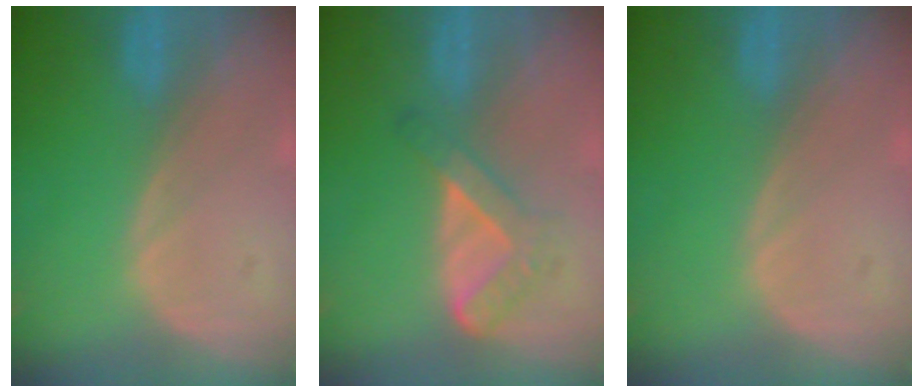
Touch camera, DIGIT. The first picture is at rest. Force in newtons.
{"total": 5.6, "press": 4.8, "slide": 2.9}
{"total": 0.0}